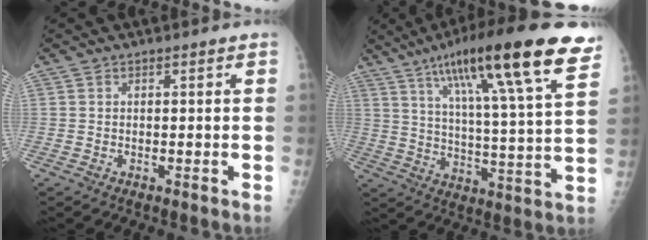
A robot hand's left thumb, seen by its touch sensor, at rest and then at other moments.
{"total": 24.0, "force": [14.4, 3.4, 18.9], "torque": [-0.283, -0.033, 0.218]}